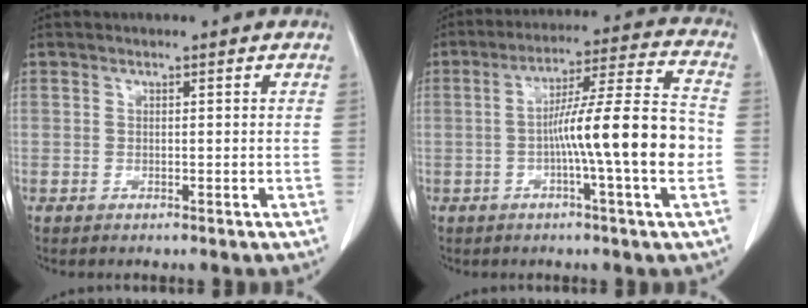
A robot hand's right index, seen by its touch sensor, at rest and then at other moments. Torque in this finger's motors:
{"motor_torque": [1.51, -0.62, 0.76, 0.21]}